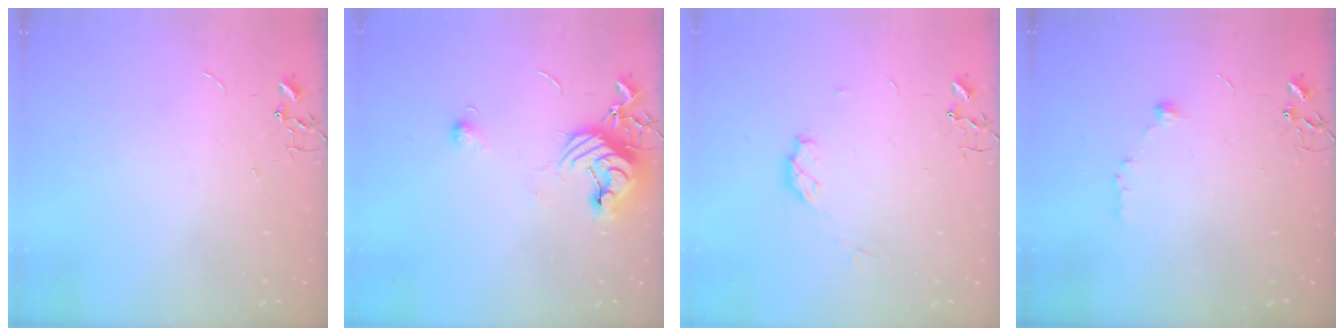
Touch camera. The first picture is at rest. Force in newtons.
{"total": 11.3, "press": 11.3, "slide": 1.3}
{"total": 6.3, "press": 6.2, "slide": 0.5}
{"total": 7.2, "press": 7.1, "slide": 1.2}